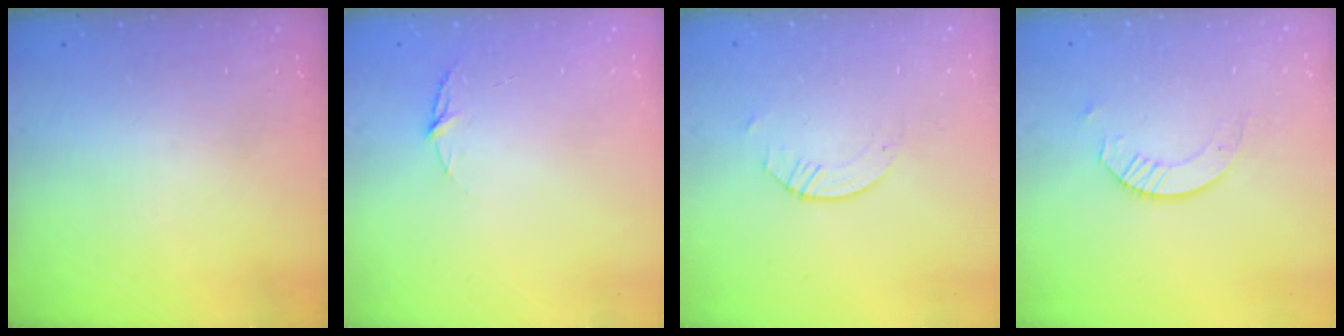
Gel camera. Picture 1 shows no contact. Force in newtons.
{"total": 4.8, "press": 4.8, "slide": 0.5}
{"total": 0.8, "press": 0.8, "slide": 0.2}
{"total": 4.1, "press": 4.1, "slide": 0.4}